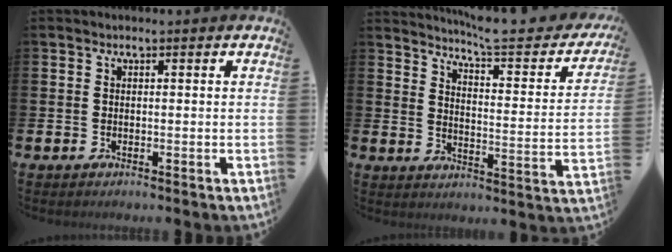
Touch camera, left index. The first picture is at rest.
{"total": 6.2, "force": [5.7, 0.5, 2.4], "torque": [-0.063, -0.048, 0.090]}